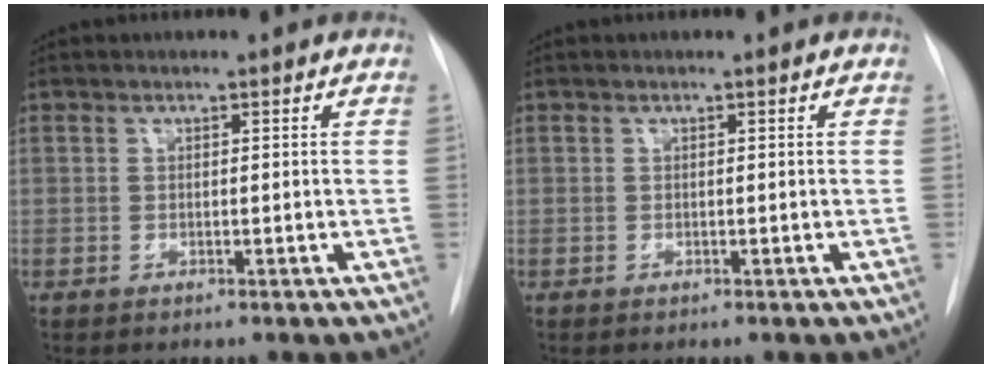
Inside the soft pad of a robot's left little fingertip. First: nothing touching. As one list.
[{"total": 0.0}]